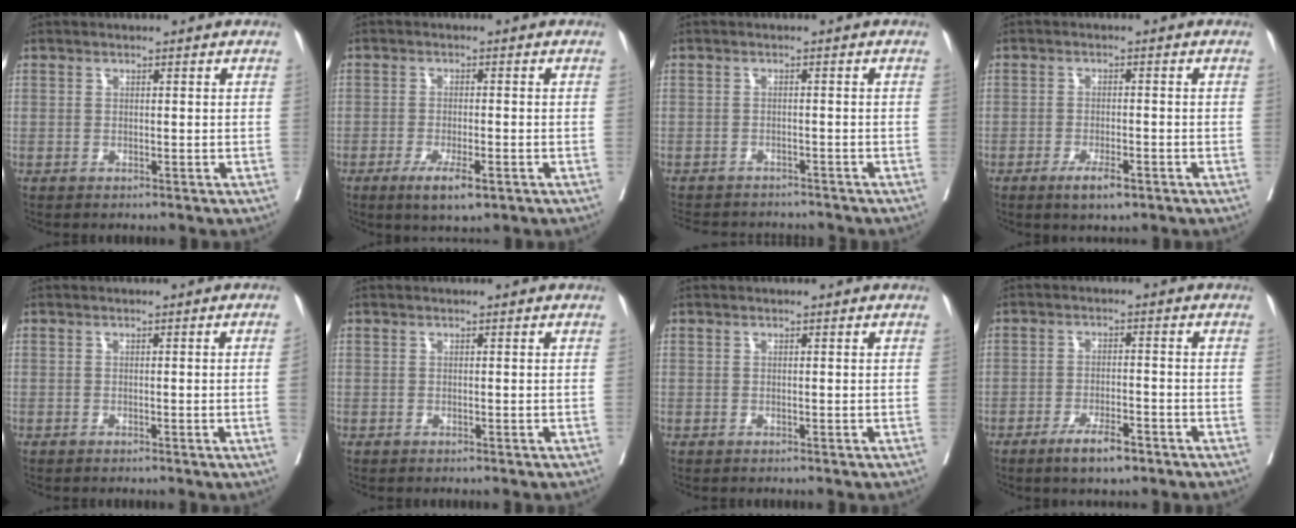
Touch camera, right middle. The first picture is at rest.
{"total": 5.1, "force": [-2.8, 1.1, 4.2], "torque": [-0.072, -0.008, -0.042]}
{"total": 10.7, "force": [-9.9, 3.0, 2.9], "torque": [-0.059, 0.000, -0.126]}
{"total": 3.8, "force": [-2.3, 0.9, 2.9], "torque": [-0.051, -0.003, -0.036]}
{"total": 1.5, "force": [-0.3, -0.6, 1.3], "torque": [-0.011, 0.000, -0.004]}
{"total": 0.0}
{"total": 0.0}
{"total": 5.1, "force": [-3.4, 1.2, 3.6], "torque": [-0.067, -0.003, -0.055]}